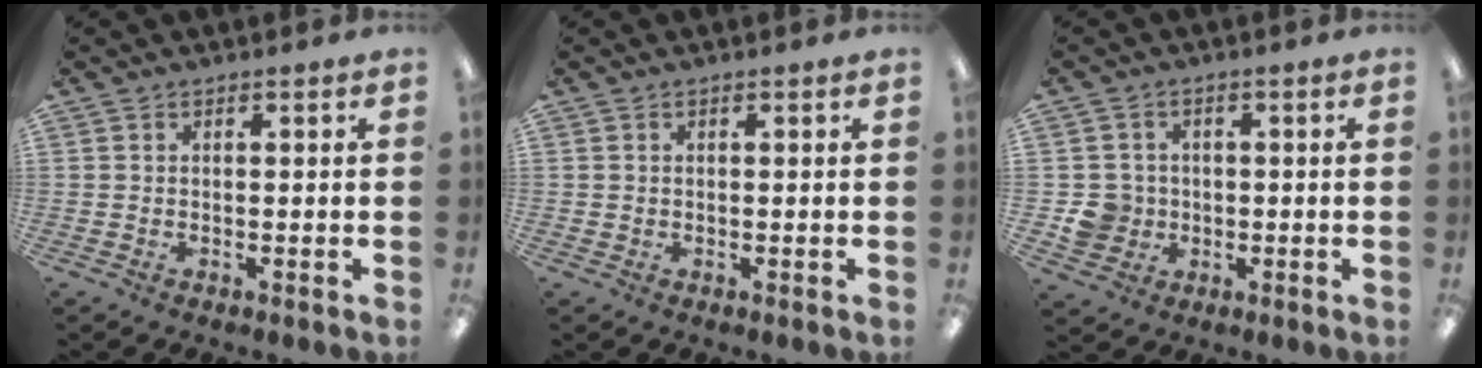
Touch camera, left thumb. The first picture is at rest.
{"total": 0.6, "force": [0.2, 0.6, -0.2], "torque": [0.005, 0.003, 0.003]}
{"total": 6.5, "force": [-0.8, 6.3, 1.5], "torque": [-0.032, 0.011, -0.012]}